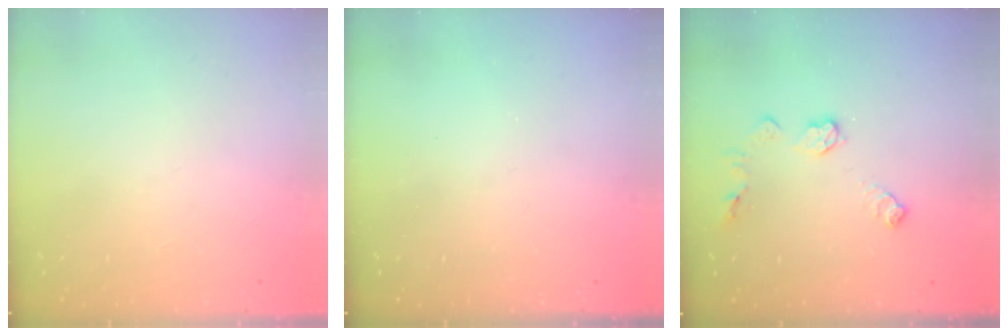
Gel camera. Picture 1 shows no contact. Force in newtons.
{"total": 0.0}
{"total": 7.5, "press": 7.5, "slide": 0.3}